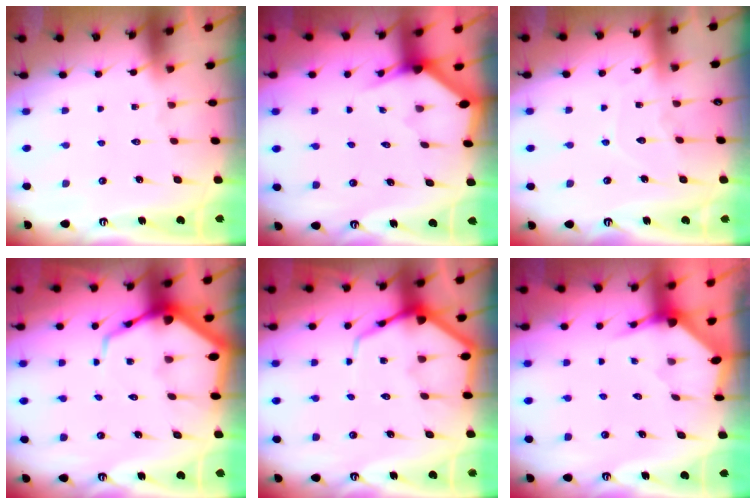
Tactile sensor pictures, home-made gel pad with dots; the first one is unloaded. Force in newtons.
{"total": 2.3, "press": 2.3, "slide": 0.1}
{"total": 6.1, "press": 6.1, "slide": 0.6}
{"total": 8.7, "press": 8.6, "slide": 1.0}
{"total": 7.8, "press": 7.7, "slide": 1.0}
{"total": 3.3, "press": 3.3, "slide": 0.1}